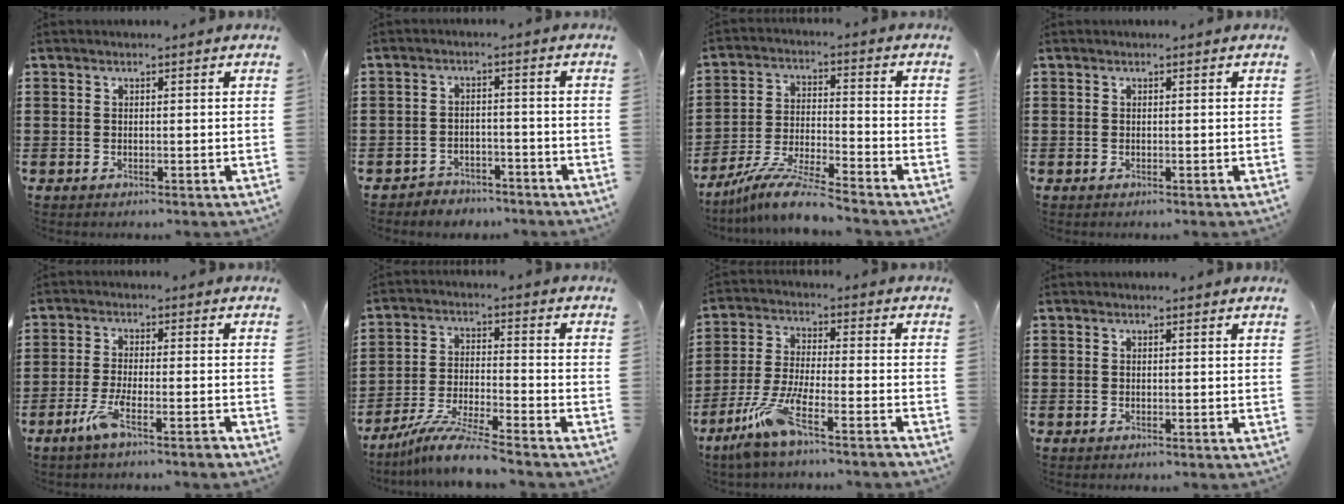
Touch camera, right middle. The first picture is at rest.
{"total": 3.1, "force": [-3.0, 0.8, -0.2], "torque": [-0.005, 0.002, -0.065]}
{"total": 8.8, "force": [-7.8, 0.1, 3.9], "torque": [-0.078, 0.001, -0.154]}
{"total": 0.0}
{"total": 5.2, "force": [-3.2, 0.7, 4.0], "torque": [-0.086, -0.009, -0.060]}
{"total": 8.0, "force": [-7.1, -0.1, 3.8], "torque": [-0.078, -0.007, -0.138]}
{"total": 8.5, "force": [-6.0, 0.6, 5.9], "torque": [-0.135, -0.015, -0.122]}
{"total": 0.0}